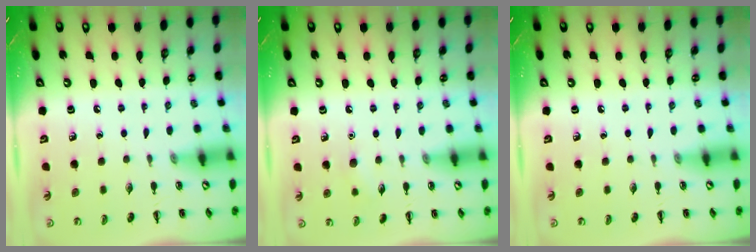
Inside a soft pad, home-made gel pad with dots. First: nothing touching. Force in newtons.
{"total": 5.1, "press": 4.9, "slide": 1.4}
{"total": 0.0}